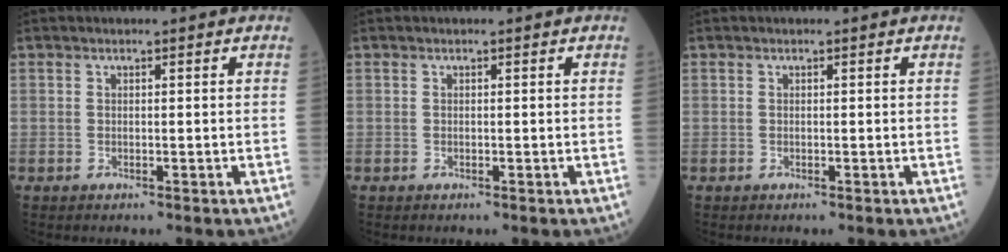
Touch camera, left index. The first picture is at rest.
{"total": 0.0}
{"total": 0.0}